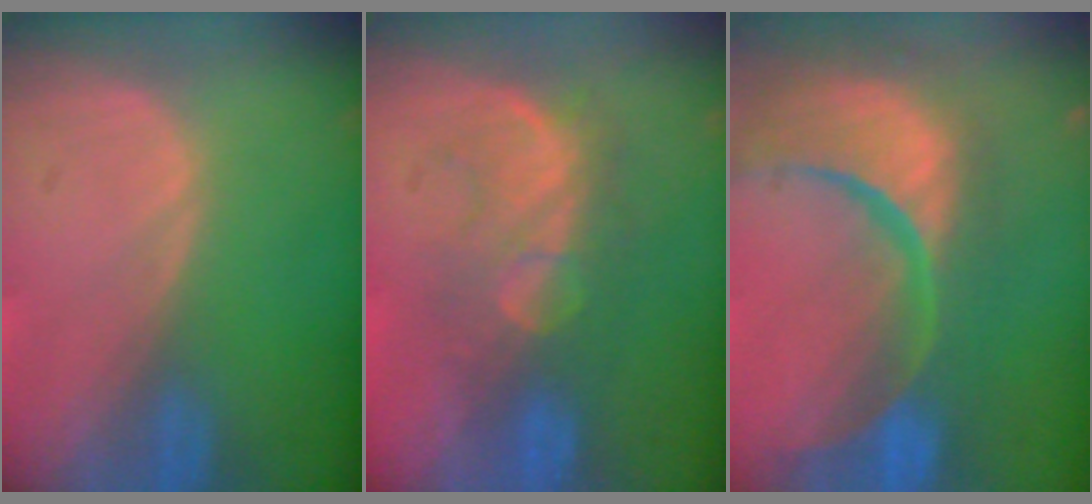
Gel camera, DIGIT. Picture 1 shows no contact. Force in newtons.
{"total": 7.8, "press": 7.7, "slide": 1.5}
{"total": 15.3, "press": 12.1, "slide": 9.4}